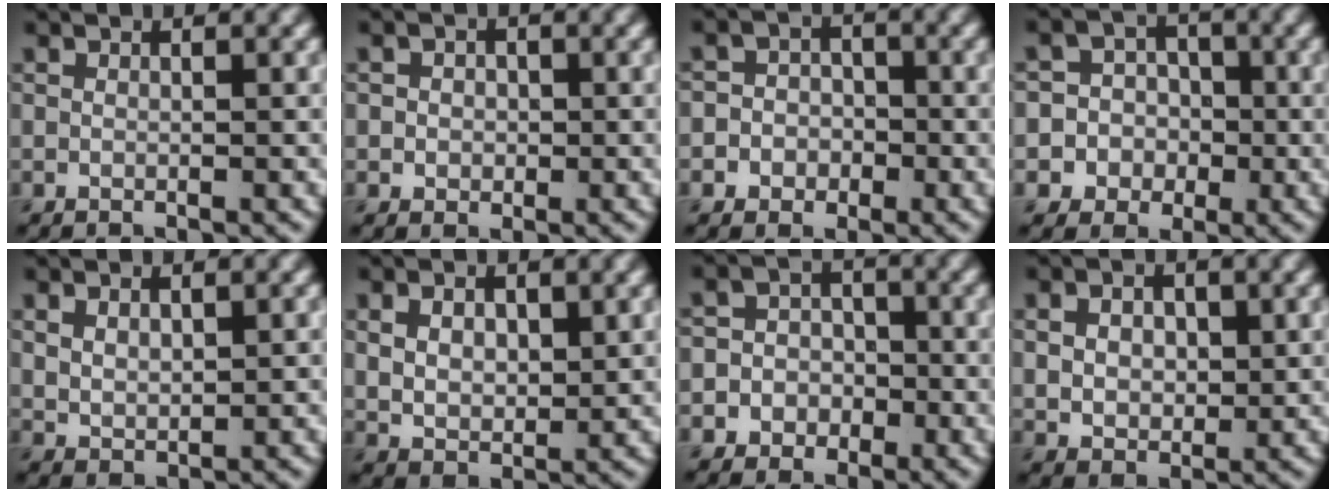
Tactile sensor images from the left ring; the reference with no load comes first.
{"total": 1.7, "force": [0.0, 1.5, 0.7], "torque": [-0.001, 0.000, -0.005]}
{"total": 3.9, "force": [-1.2, 3.6, 0.8], "torque": [0.015, 0.011, -0.041]}
{"total": 6.1, "force": [-1.3, 5.9, 0.6], "torque": [0.009, 0.019, -0.051]}
{"total": 1.8, "force": [0.6, 1.1, 1.3], "torque": [-0.029, -0.004, 0.018]}
{"total": 3.7, "force": [1.1, 2.4, 2.6], "torque": [-0.055, -0.004, 0.024]}
{"total": 4.7, "force": [-1.8, 4.4, 0.6], "torque": [0.019, 0.008, -0.051]}
{"total": 3.7, "force": [0.7, 2.6, 2.5], "torque": [-0.050, -0.004, 0.015]}